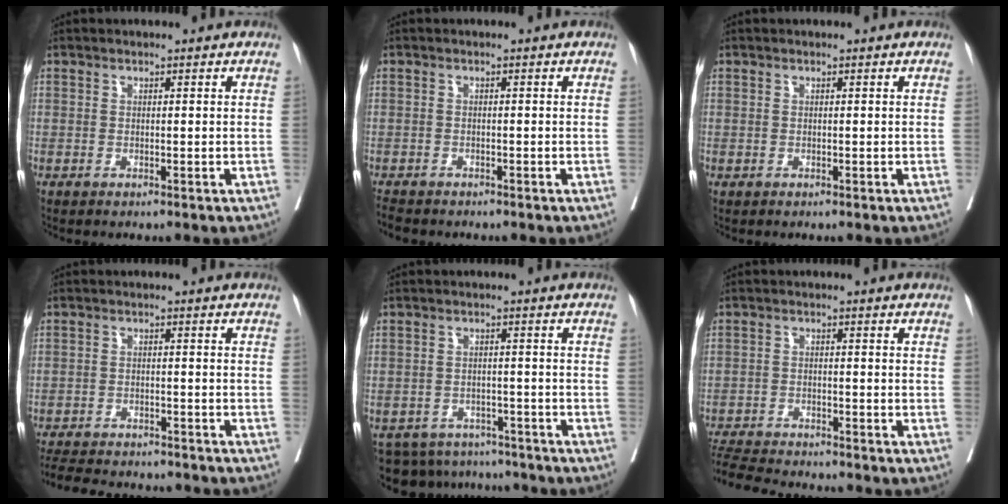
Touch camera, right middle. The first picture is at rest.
{"total": 3.4, "force": [-3.0, 1.1, 1.1], "torque": [-0.020, -0.007, -0.045]}
{"total": 0.0}
{"total": 14.3, "force": [-13.0, 3.2, 5.1], "torque": [-0.110, -0.010, -0.174]}
{"total": 10.3, "force": [-9.5, 4.0, 1.1], "torque": [-0.019, 0.010, -0.120]}
{"total": 9.2, "force": [-8.8, 0.5, 2.6], "torque": [-0.045, -0.007, -0.145]}